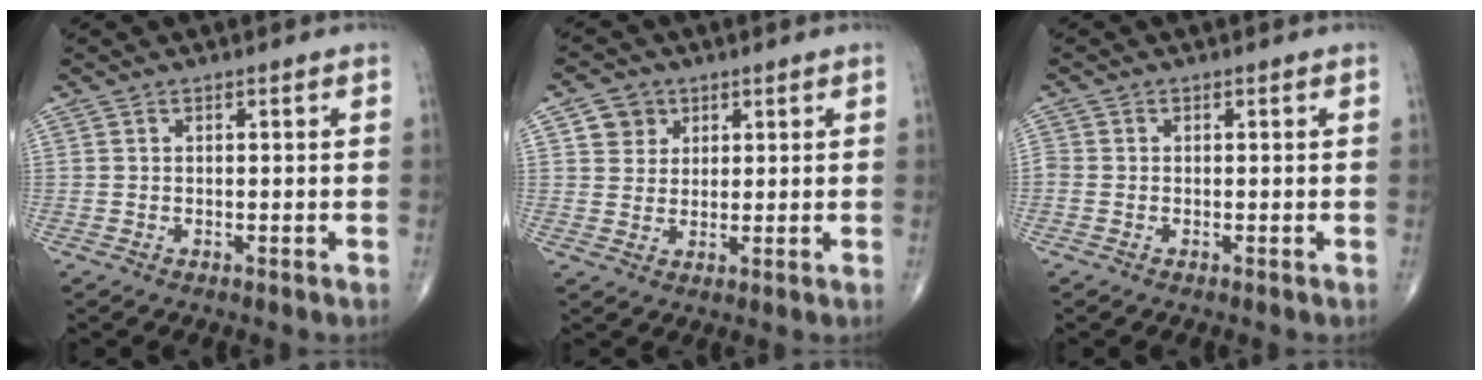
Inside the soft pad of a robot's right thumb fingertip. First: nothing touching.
{"total": 4.7, "force": [2.1, 4.1, 1.0], "torque": [0.007, -0.007, 0.034]}
{"total": 1.2, "force": [-0.4, 0.9, 0.7], "torque": [-0.016, 0.000, -0.013]}